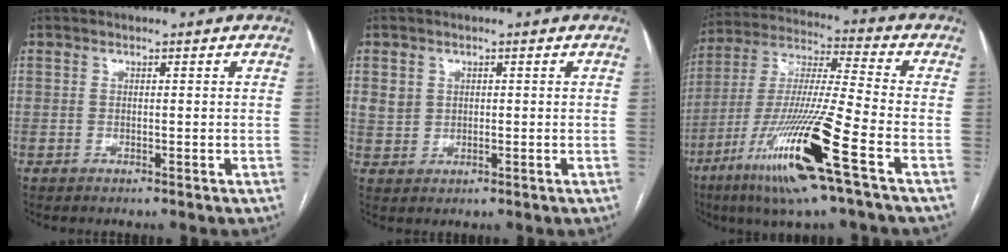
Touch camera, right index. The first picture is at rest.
{"total": 2.9, "force": [1.0, 2.6, 0.7], "torque": [-0.014, 0.006, 0.025]}
{"total": 18.6, "force": [-8.9, -0.1, 16.3], "torque": [-0.345, -0.037, -0.170]}